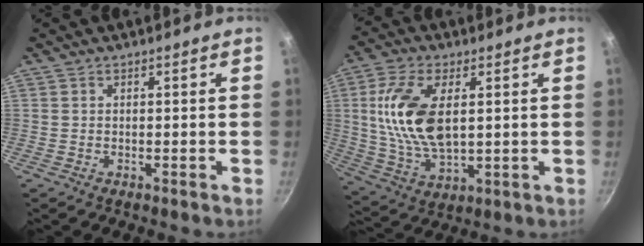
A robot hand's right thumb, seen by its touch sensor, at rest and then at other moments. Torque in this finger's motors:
{"motor_torque": [-0.25, 0.71, 1.69, 0.62, 0.21]}